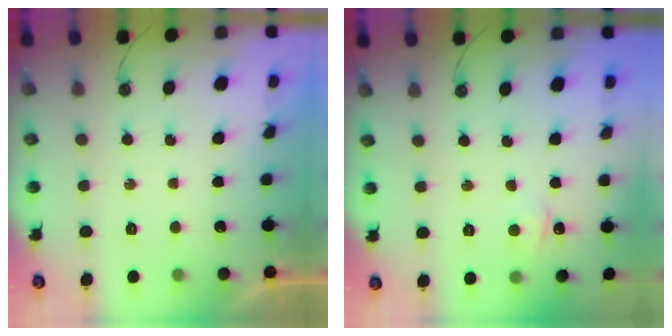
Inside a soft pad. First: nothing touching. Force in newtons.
{"total": 2.4, "press": 2.4, "slide": 0.3}